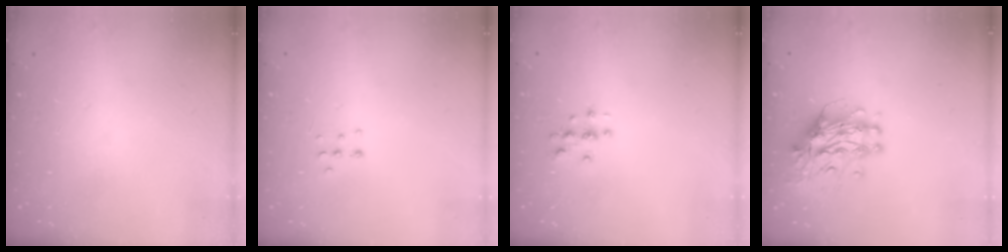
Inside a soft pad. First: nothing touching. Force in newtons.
{"total": 3.8, "press": 3.7, "slide": 0.9}
{"total": 2.9, "press": 2.9, "slide": 0.3}
{"total": 13.5, "press": 13.4, "slide": 1.4}